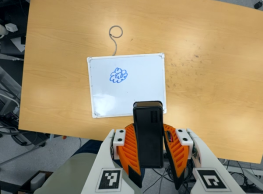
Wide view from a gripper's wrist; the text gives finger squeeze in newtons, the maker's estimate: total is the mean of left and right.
{"total": 9.2, "left": 8.2, "right": 10.3}